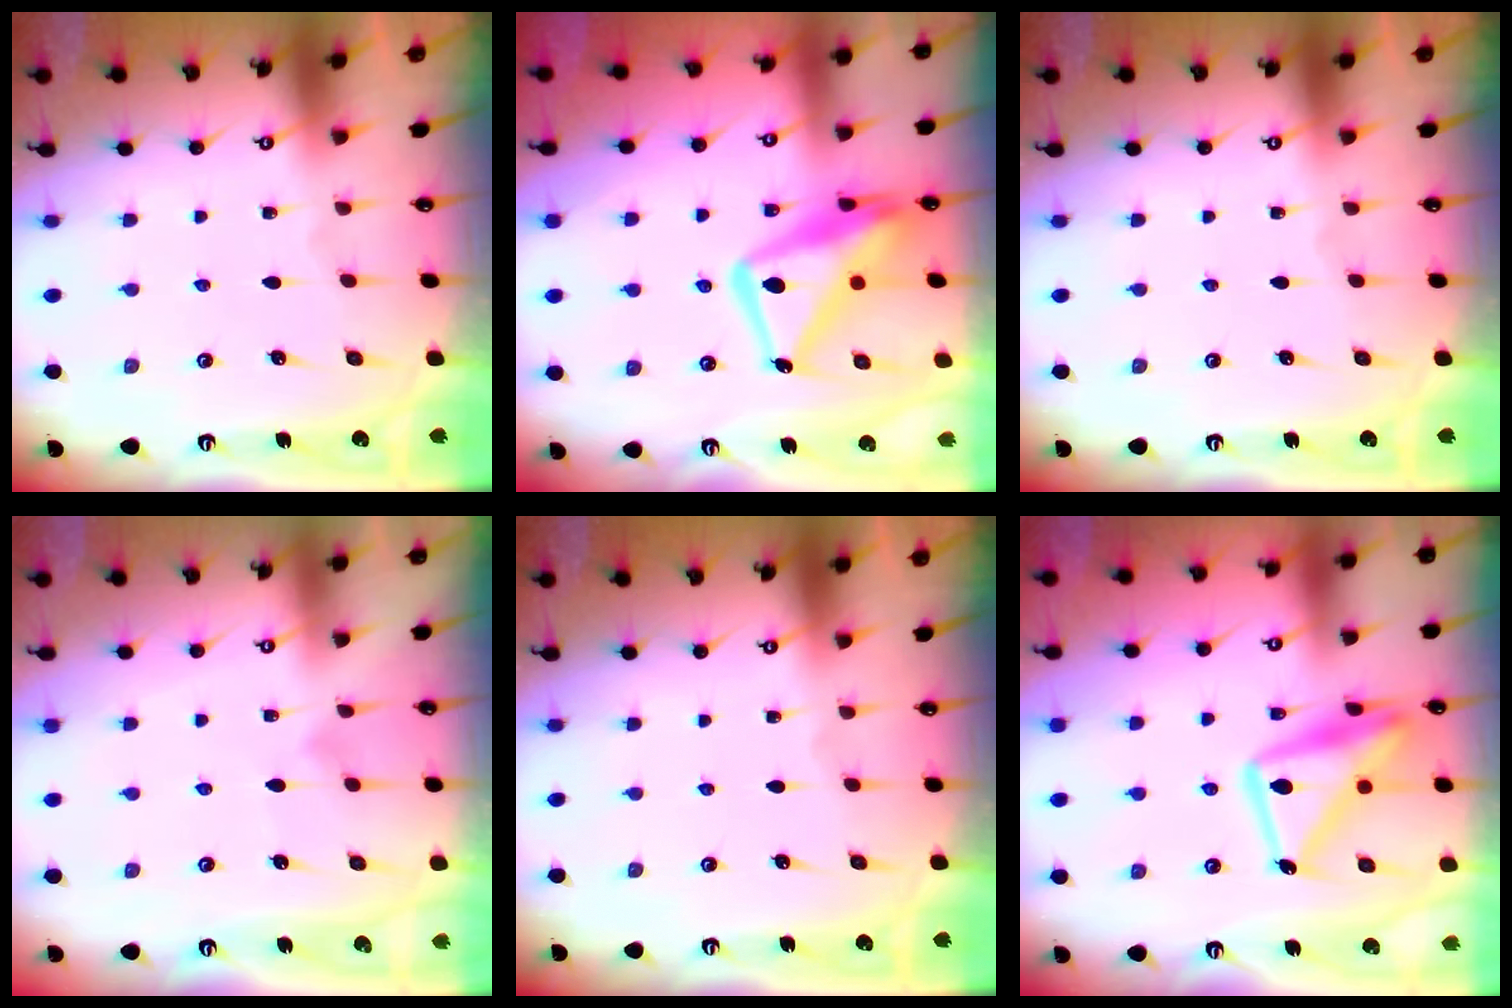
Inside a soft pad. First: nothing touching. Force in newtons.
{"total": 17.5, "press": 17.4, "slide": 1.6}
{"total": 0.0}
{"total": 5.6, "press": 5.6, "slide": 0.2}
{"total": 0.0}
{"total": 16.7, "press": 16.6, "slide": 1.3}